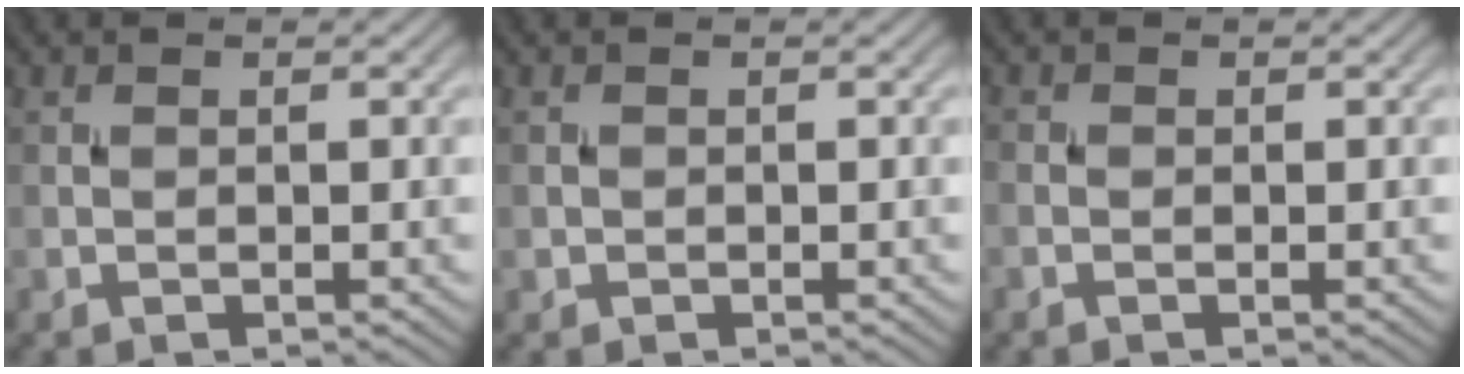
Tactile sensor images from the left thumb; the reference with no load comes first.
{"total": 0.7, "force": [-0.2, 0.6, -0.1], "torque": [0.006, -0.004, -0.002]}
{"total": 0.7, "force": [-0.4, 0.5, 0.1], "torque": [-0.004, -0.001, -0.009]}